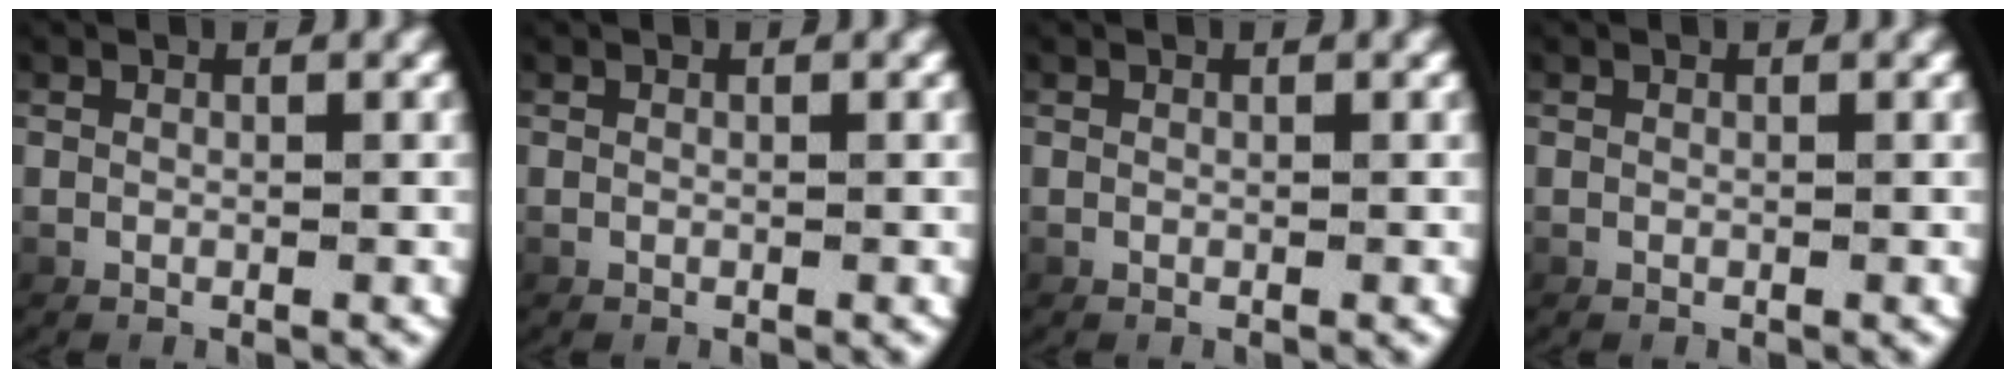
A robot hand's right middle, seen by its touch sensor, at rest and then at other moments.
{"total": 0.0}
{"total": 0.0}
{"total": 0.0}